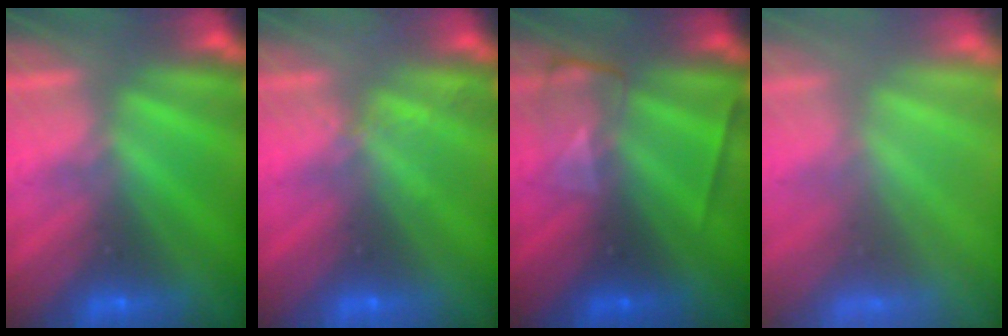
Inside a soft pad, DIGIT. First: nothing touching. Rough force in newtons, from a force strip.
{"total": 2.0}
{"total": 2.1}
{"total": 7.3}